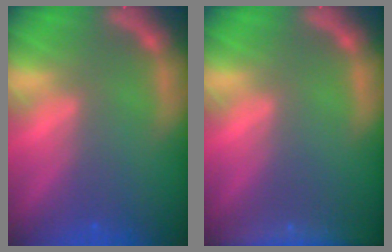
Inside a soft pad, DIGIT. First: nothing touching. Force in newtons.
{"total": 8.5}